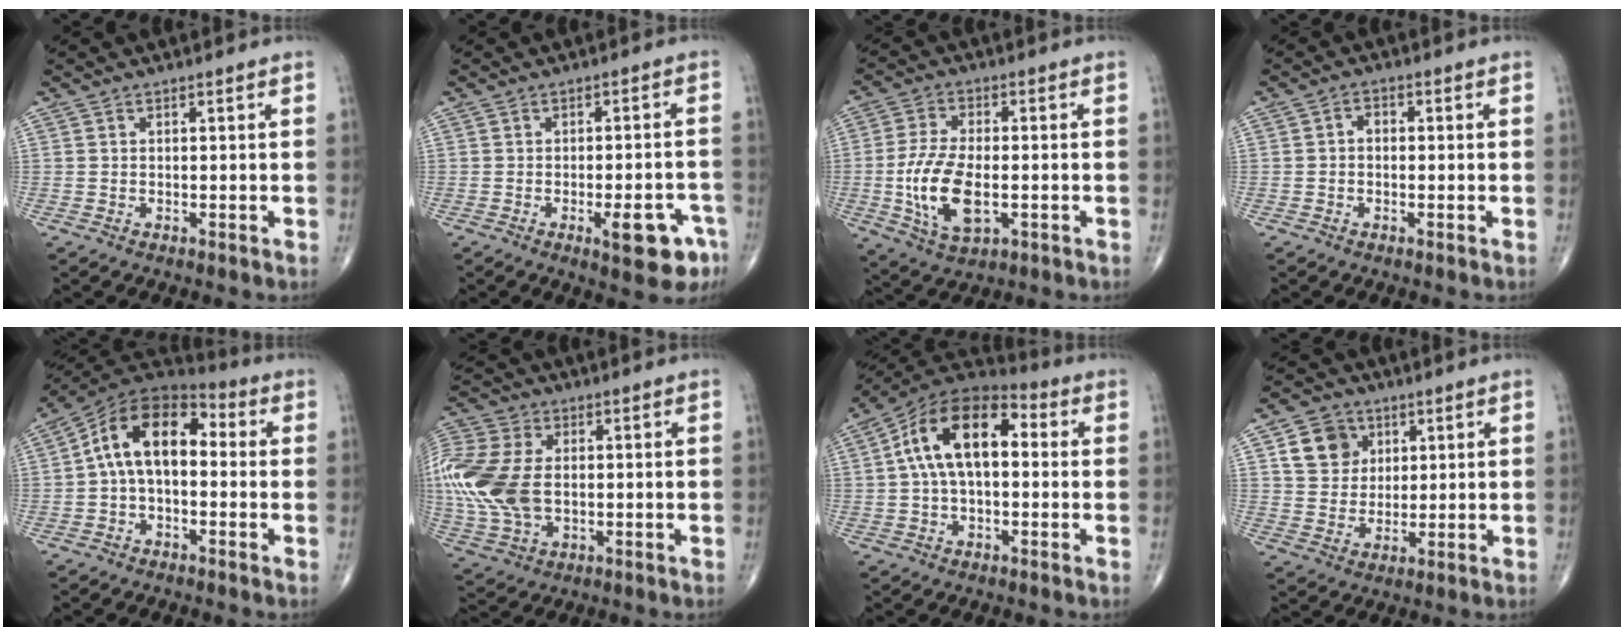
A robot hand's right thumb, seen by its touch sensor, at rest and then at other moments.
{"total": 9.0, "force": [-4.3, 3.1, 7.3], "torque": [-0.076, 0.017, -0.048]}
{"total": 12.4, "force": [-2.2, 6.2, 10.6], "torque": [-0.213, -0.002, -0.036]}
{"total": 2.0, "force": [-0.2, 1.4, 1.4], "torque": [-0.013, 0.010, -0.010]}
{"total": 13.4, "force": [0.5, 8.2, 10.7], "torque": [-0.155, 0.045, -0.007]}
{"total": 19.1, "force": [0.2, 12.6, 14.4], "torque": [-0.357, 0.000, 0.010]}
{"total": 15.8, "force": [2.0, 8.8, 13.0], "torque": [-0.219, 0.042, 0.022]}
{"total": 8.5, "force": [3.3, 7.2, 3.1], "torque": [-0.021, -0.009, 0.059]}